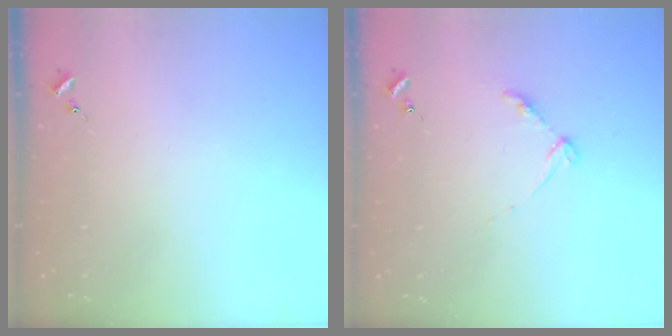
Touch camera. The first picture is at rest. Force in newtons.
{"total": 5.6, "press": 5.5, "slide": 0.7}